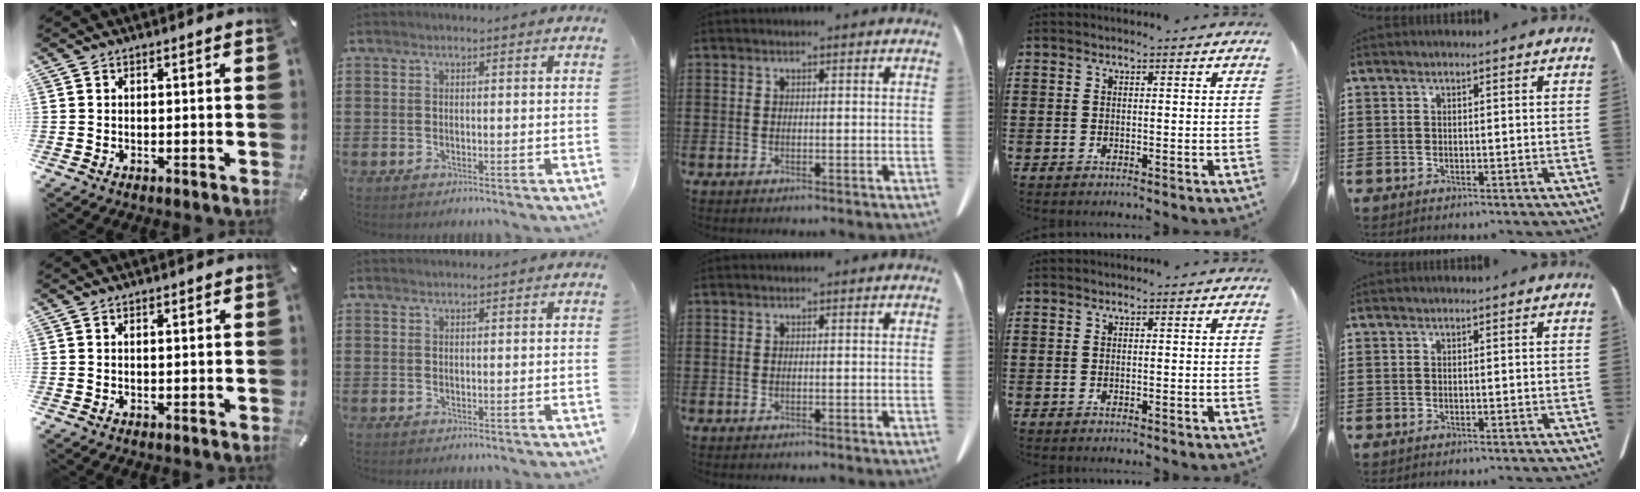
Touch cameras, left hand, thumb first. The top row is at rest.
{"thumb": {"total": 0.7, "force": [0.3, 0.4, 0.5], "torque": [-0.009, 0.003, 0.005]}, "index": {"total": 0.6, "force": [0.6, 0.0, 0.1], "torque": [-0.004, -0.002, 0.013]}}